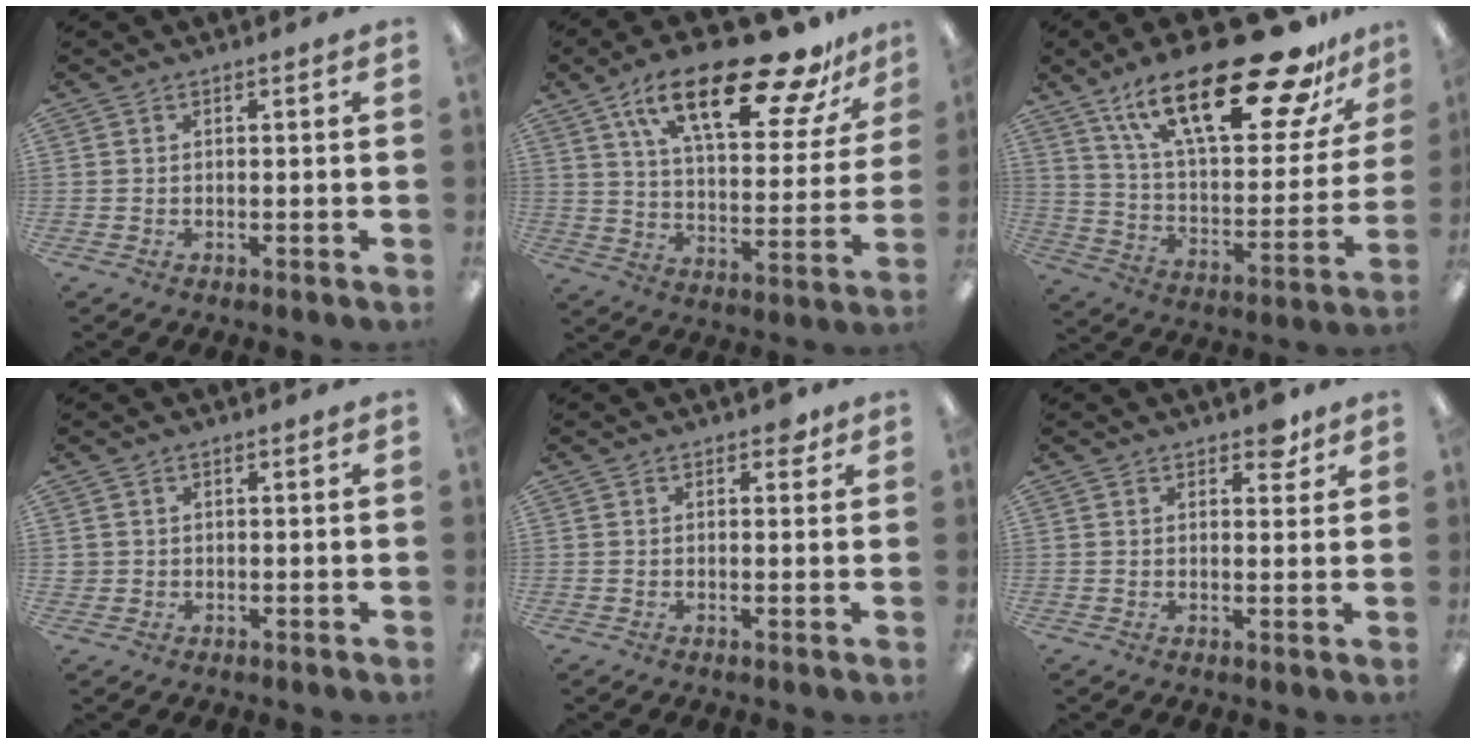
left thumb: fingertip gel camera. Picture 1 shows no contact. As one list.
[{"total": 24.4, "force": [16.0, 8.5, 16.4], "torque": [-0.257, -0.085, 0.261]}, {"total": 30.2, "force": [18.9, 10.7, 20.9], "torque": [-0.338, -0.105, 0.315]}, {"total": 1.3, "force": [0.3, 1.2, 0.1], "torque": [-0.003, 0.004, 0.004]}, {"total": 2.3, "force": [1.4, 1.4, 1.2], "torque": [-0.010, -0.001, 0.020]}, {"total": 3.7, "force": [2.7, 1.9, 1.7], "torque": [-0.007, -0.010, 0.043]}]